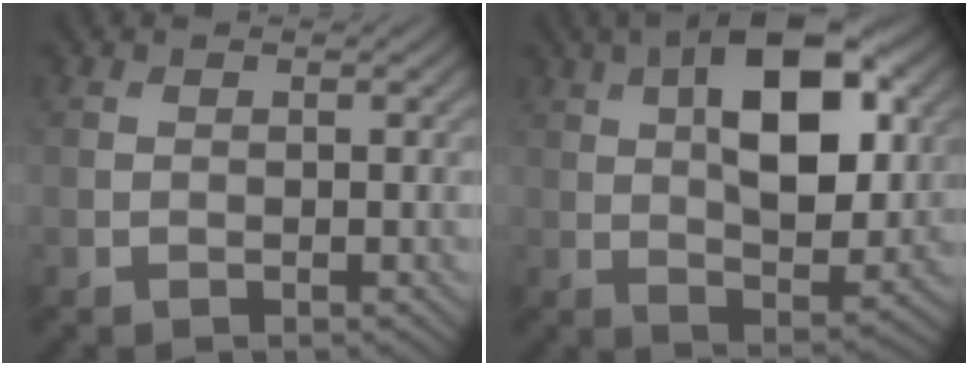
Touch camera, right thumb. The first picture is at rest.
{"total": 13.8, "force": [4.2, 6.5, 11.4], "torque": [-0.183, 0.005, 0.063]}